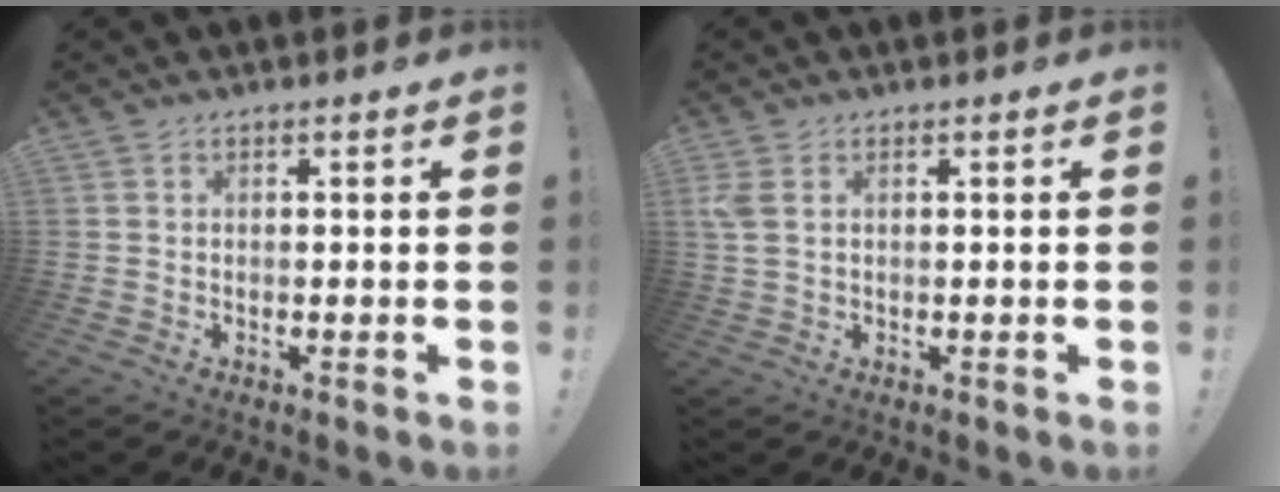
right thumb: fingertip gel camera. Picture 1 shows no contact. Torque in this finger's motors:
{"motor_torque": [0.00, 0.00, 0.16, -0.14, 0.00]}